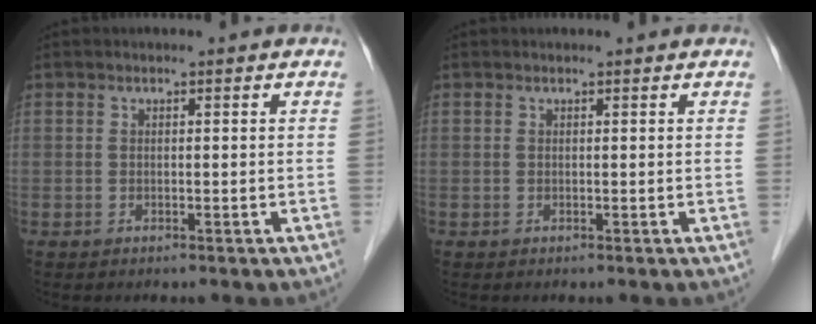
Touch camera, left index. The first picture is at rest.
{"total": 0.8, "force": [0.8, 0.0, 0.2], "torque": [-0.007, 0.008, 0.011]}